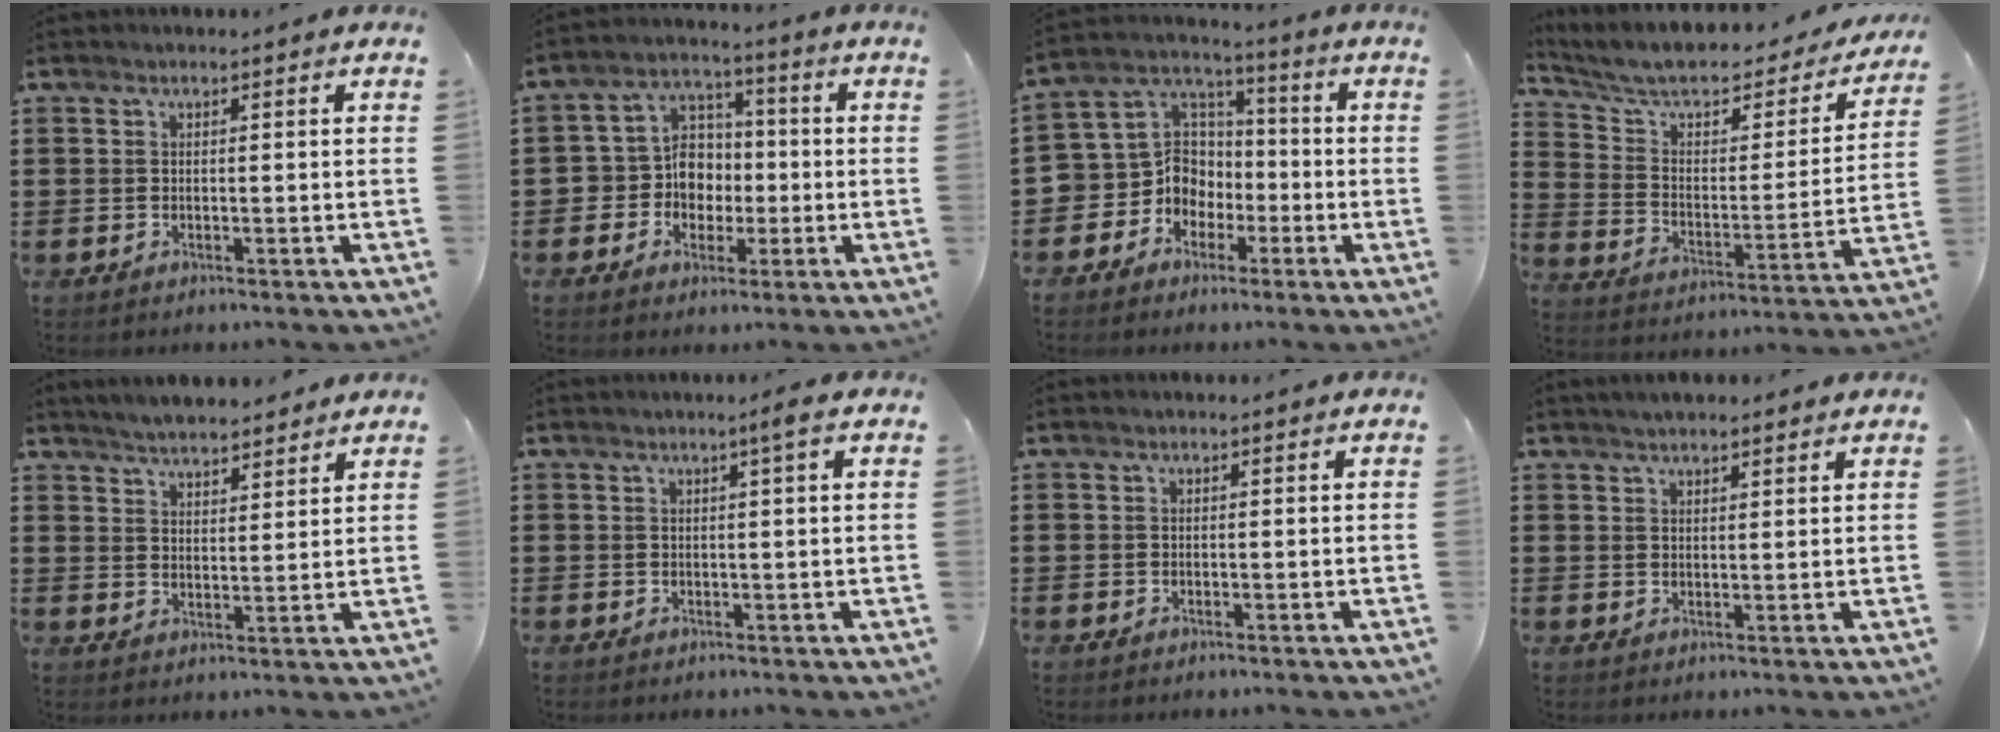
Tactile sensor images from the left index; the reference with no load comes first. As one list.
[{"total": 7.2, "force": [-1.1, 6.7, 2.3], "torque": [-0.072, 0.012, -0.021]}, {"total": 9.1, "force": [-3.0, 8.1, 2.8], "torque": [-0.105, 0.001, -0.061]}, {"total": 7.6, "force": [6.0, 2.8, 3.9], "torque": [-0.102, -0.034, 0.101]}, {"total": 4.3, "force": [4.2, 0.5, 0.4], "torque": [-0.023, -0.011, 0.078]}, {"total": 2.2, "force": [0.9, -0.3, 2.0], "torque": [-0.037, -0.003, 0.015]}, {"total": 0.0}, {"total": 3.1, "force": [3.0, 0.6, 0.5], "torque": [-0.016, -0.003, 0.057]}]